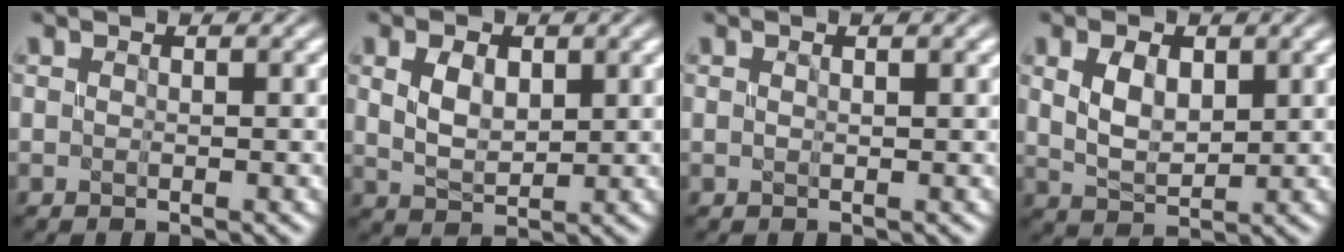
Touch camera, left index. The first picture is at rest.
{"total": 3.2, "force": [1.0, 2.0, 2.3], "torque": [-0.054, 0.000, 0.025]}
{"total": 1.0, "force": [0.6, 0.2, 0.8], "torque": [-0.016, 0.000, 0.005]}
{"total": 3.7, "force": [1.1, 2.3, 2.7], "torque": [-0.062, 0.000, 0.028]}